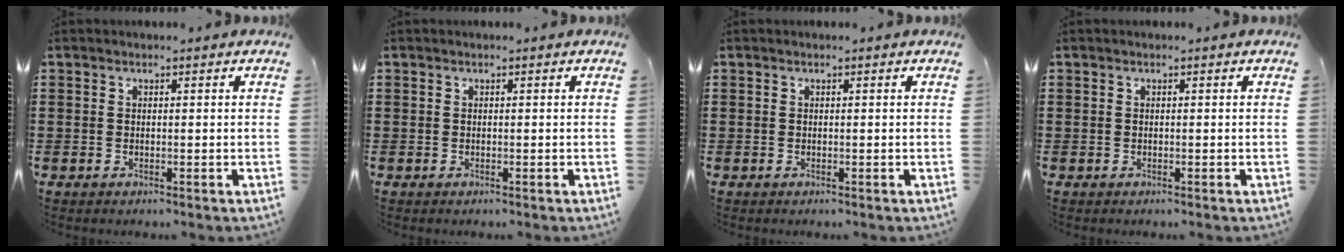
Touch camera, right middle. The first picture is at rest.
{"total": 0.0}
{"total": 0.0}
{"total": 0.0}